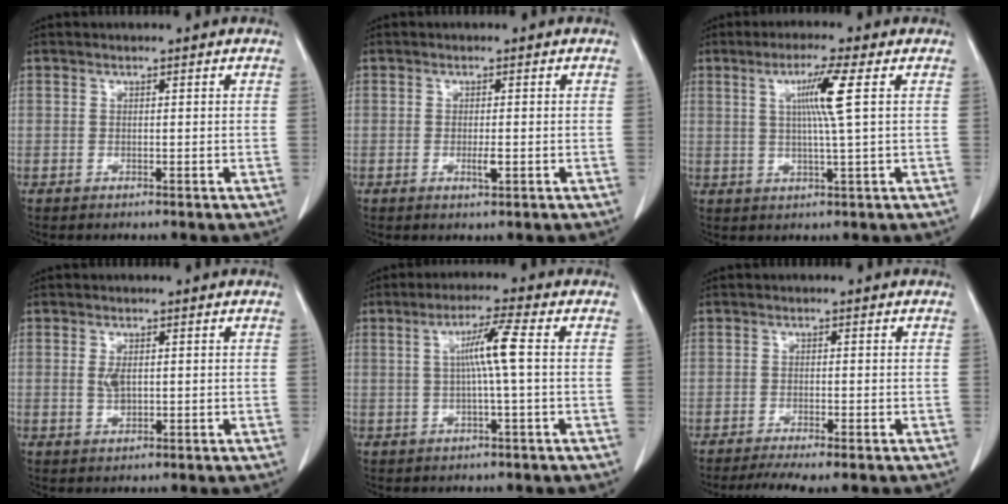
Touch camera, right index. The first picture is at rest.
{"total": 1.7, "force": [-0.5, 0.3, 1.6], "torque": [-0.031, -0.003, -0.007]}
{"total": 6.3, "force": [1.6, -1.3, 6.0], "torque": [-0.111, -0.001, 0.031]}
{"total": 2.3, "force": [0.2, 1.1, 2.0], "torque": [-0.039, -0.002, 0.006]}
{"total": 5.7, "force": [0.5, -0.8, 5.7], "torque": [-0.103, 0.007, 0.011]}
{"total": 5.3, "force": [-4.1, 0.4, 3.3], "torque": [-0.047, -0.009, -0.063]}